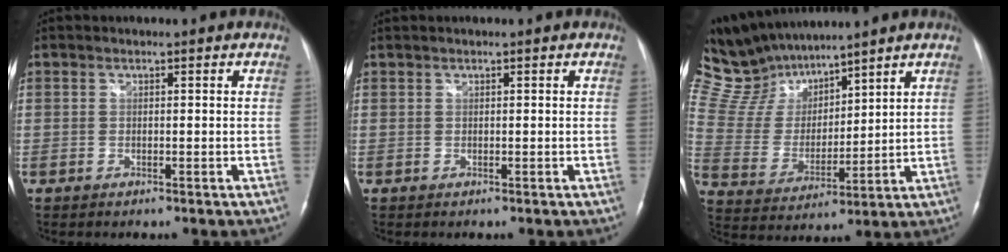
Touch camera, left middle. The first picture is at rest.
{"total": 0.0}
{"total": 12.6, "force": [11.7, 3.5, 3.5], "torque": [-0.091, 0.019, 0.238]}